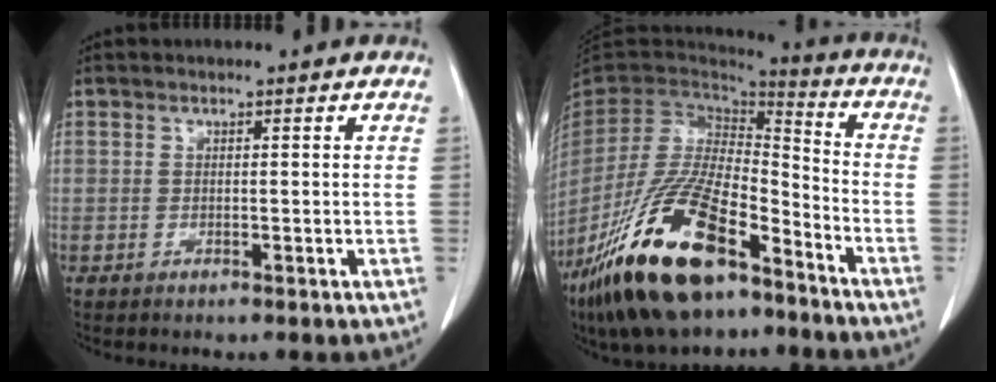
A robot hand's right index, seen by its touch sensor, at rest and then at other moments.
{"total": 21.7, "force": [-13.5, 7.4, 15.4], "torque": [-0.309, -0.024, -0.245]}